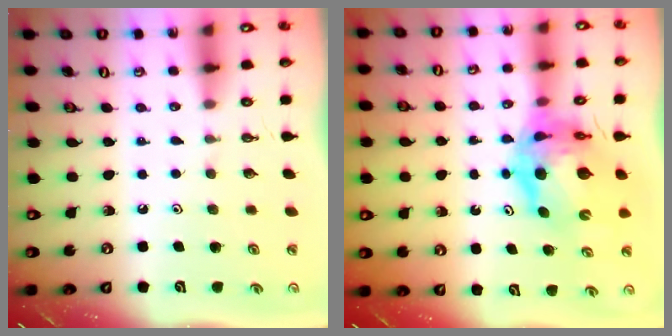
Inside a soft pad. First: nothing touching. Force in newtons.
{"total": 11.9, "press": 11.8, "slide": 1.5}